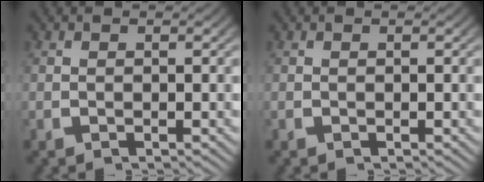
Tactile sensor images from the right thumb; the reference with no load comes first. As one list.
[{"total": 0.0}]